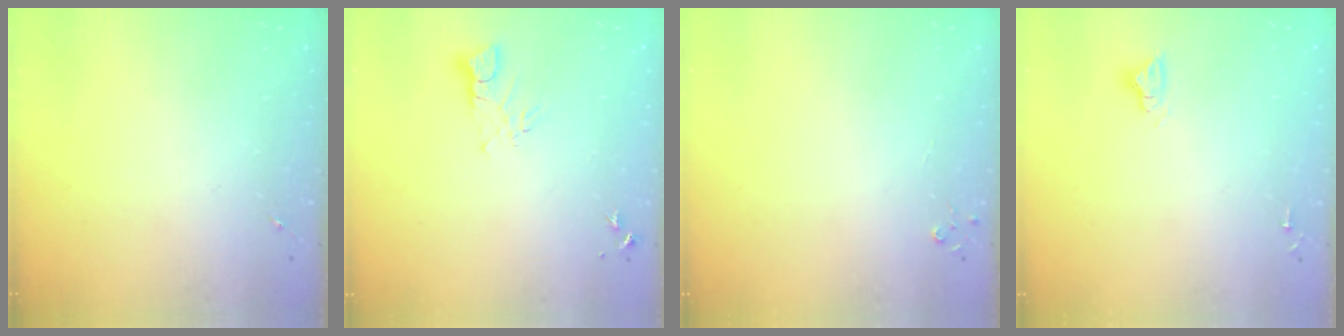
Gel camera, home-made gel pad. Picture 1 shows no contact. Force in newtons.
{"total": 4.8, "press": 4.8, "slide": 0.5}
{"total": 2.7, "press": 2.7, "slide": 0.3}
{"total": 4.8, "press": 4.8, "slide": 0.3}